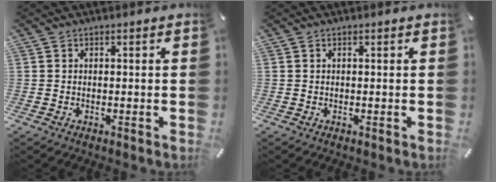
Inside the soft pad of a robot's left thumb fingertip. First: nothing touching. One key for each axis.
{"total": 0.0}